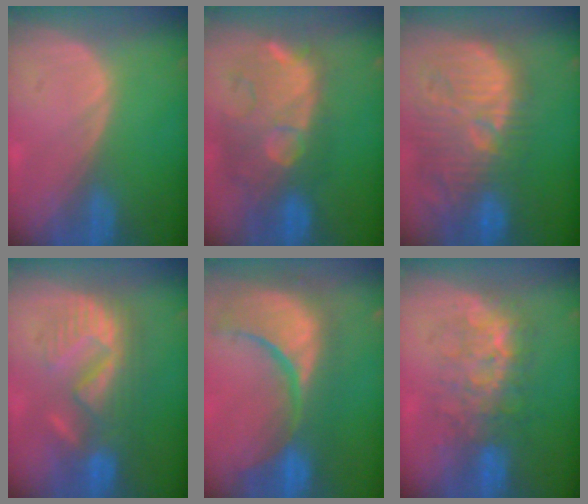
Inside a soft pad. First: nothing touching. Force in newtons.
{"total": 11.3, "press": 10.5, "slide": 4.4}
{"total": 13.6, "press": 12.6, "slide": 5.2}
{"total": 8.7, "press": 8.6, "slide": 1.5}
{"total": 14.3, "press": 12.0, "slide": 7.8}
{"total": 7.8, "press": 7.7, "slide": 1.3}